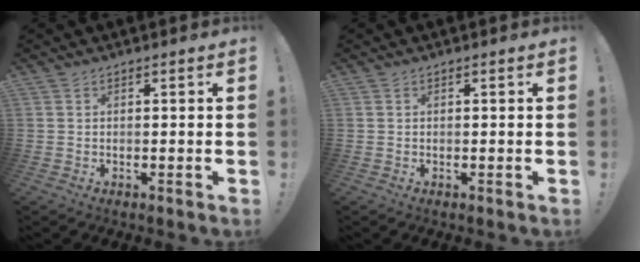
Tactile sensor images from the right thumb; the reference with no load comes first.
{"total": 0.0}